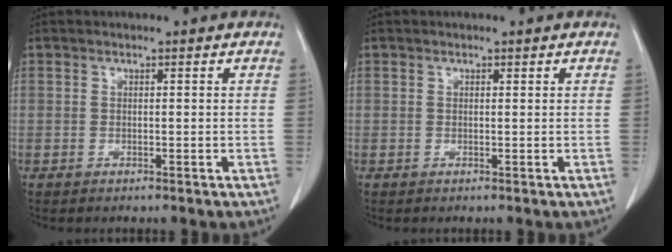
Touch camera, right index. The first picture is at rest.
{"total": 0.0}